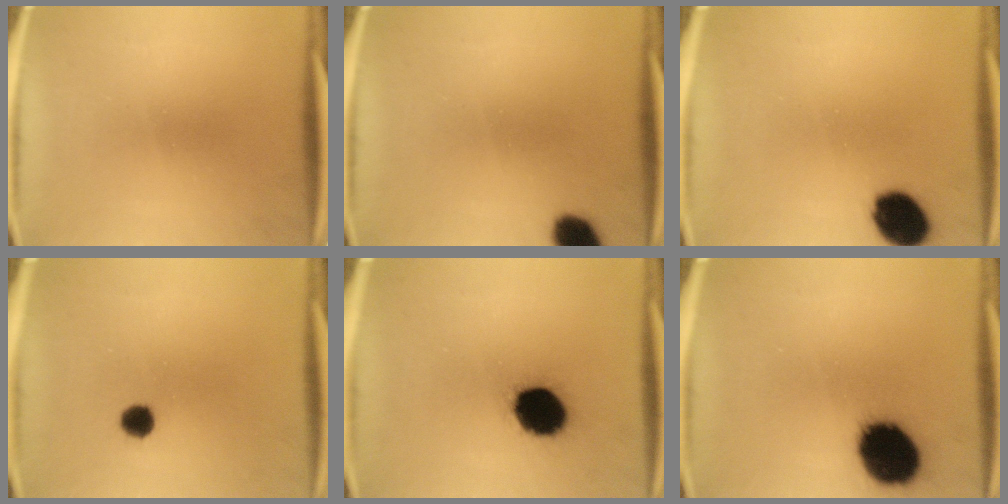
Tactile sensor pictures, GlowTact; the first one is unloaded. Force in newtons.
{"total": 5.7}
{"total": 10.8}
{"total": 2.8}
{"total": 14.5}
{"total": 18.4}